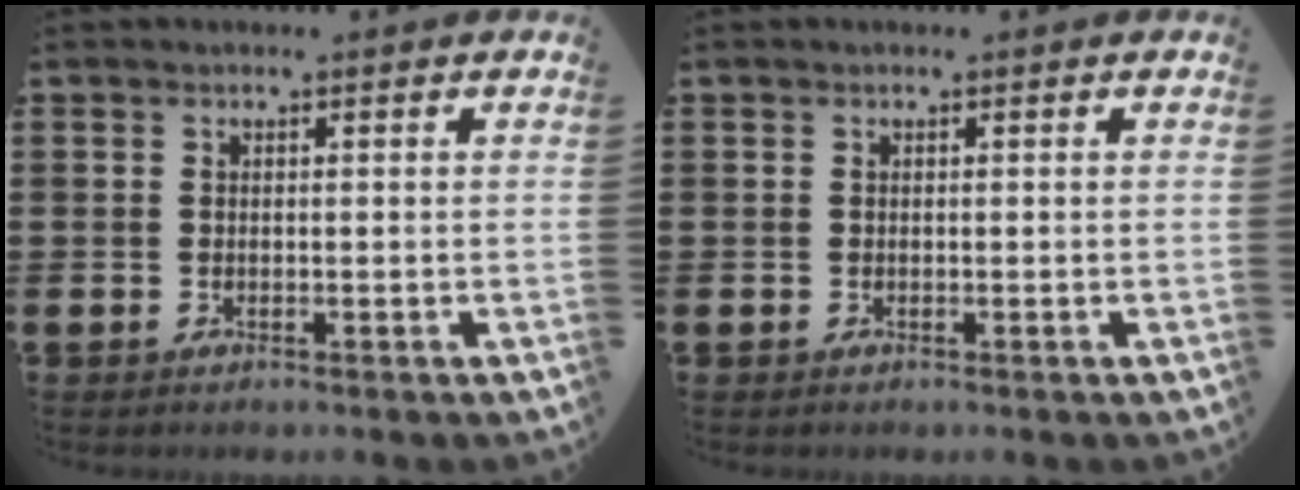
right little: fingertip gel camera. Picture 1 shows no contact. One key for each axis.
{"total": 0.0}